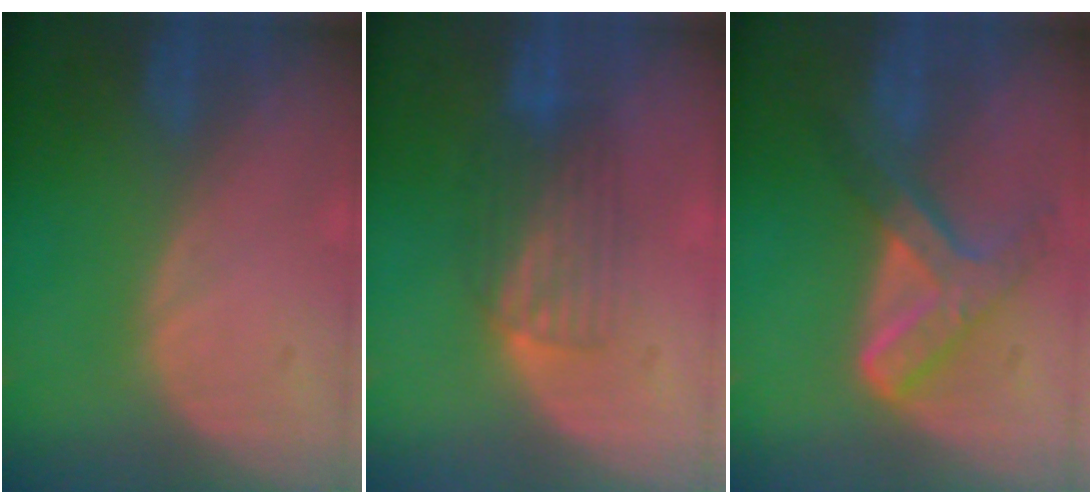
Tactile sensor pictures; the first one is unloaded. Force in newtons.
{"total": 4.3, "press": 4.2, "slide": 1.1}
{"total": 7.2, "press": 6.1, "slide": 3.8}